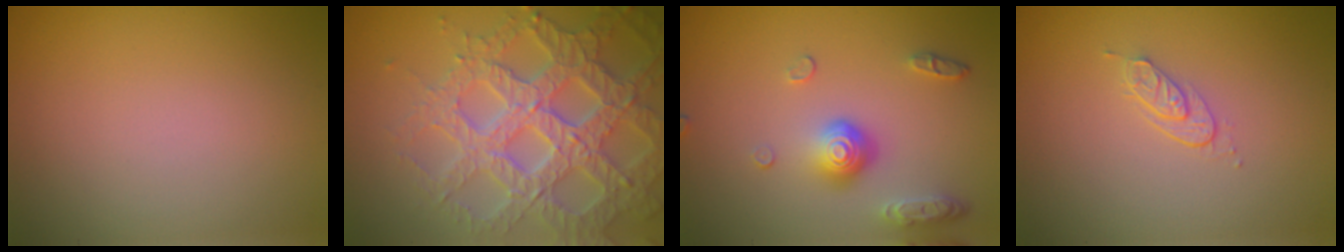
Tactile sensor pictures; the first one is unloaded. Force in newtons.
{"total": 7.0, "press": 6.8, "slide": 1.7}
{"total": 3.7, "press": 2.9, "slide": 2.4}
{"total": 1.5, "press": 0.8, "slide": 1.3}